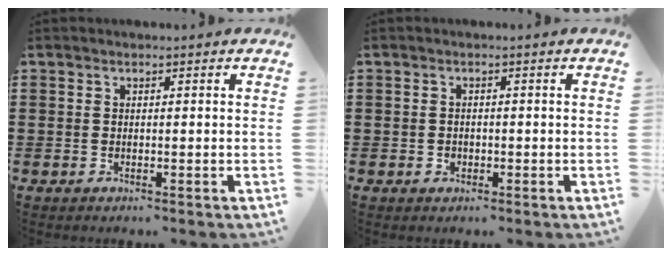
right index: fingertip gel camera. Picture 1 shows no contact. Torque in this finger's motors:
{"motor_torque": [0.10, 2.04, 0.01, 0.01]}